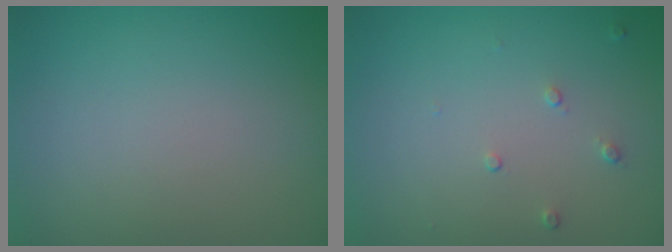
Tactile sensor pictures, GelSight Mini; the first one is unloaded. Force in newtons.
{"total": 0.7, "press": 0.5, "slide": 0.5}